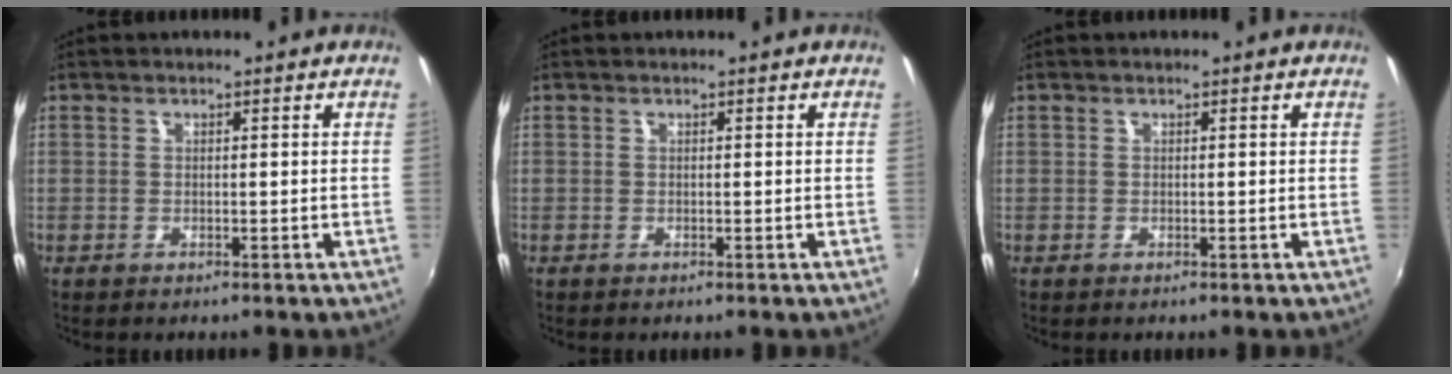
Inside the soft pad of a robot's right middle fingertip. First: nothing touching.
{"total": 0.0}
{"total": 0.0}